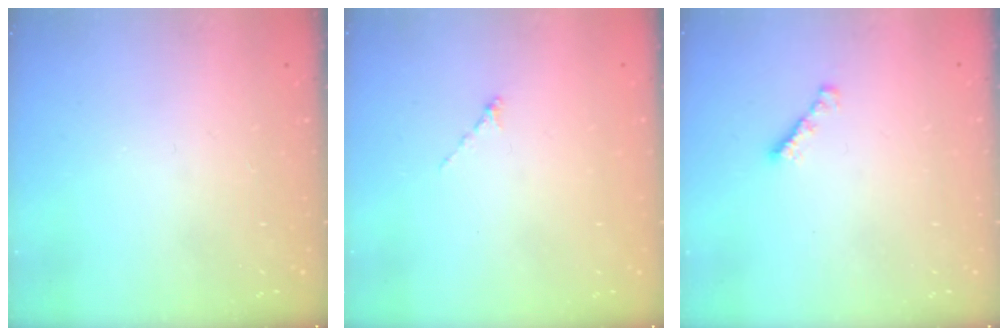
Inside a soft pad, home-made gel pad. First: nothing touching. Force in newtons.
{"total": 0.0}
{"total": 1.9, "press": 1.9, "slide": 0.5}